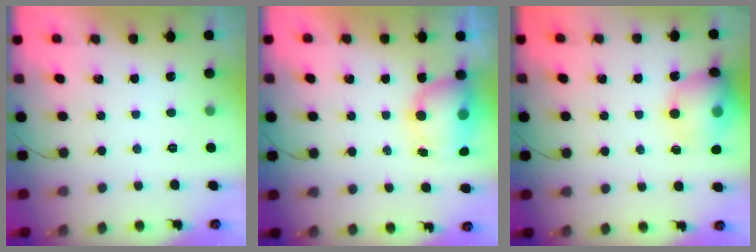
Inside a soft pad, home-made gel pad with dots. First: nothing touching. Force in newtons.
{"total": 7.5, "press": 7.4, "slide": 1.6}
{"total": 15.0, "press": 13.8, "slide": 5.7}